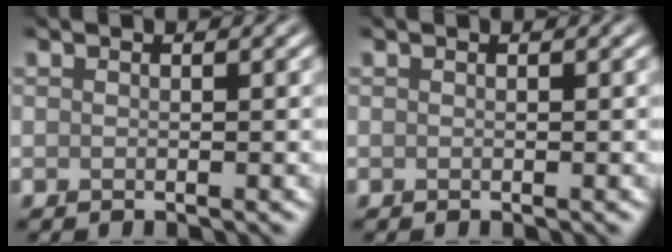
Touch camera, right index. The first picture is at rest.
{"total": 0.0}